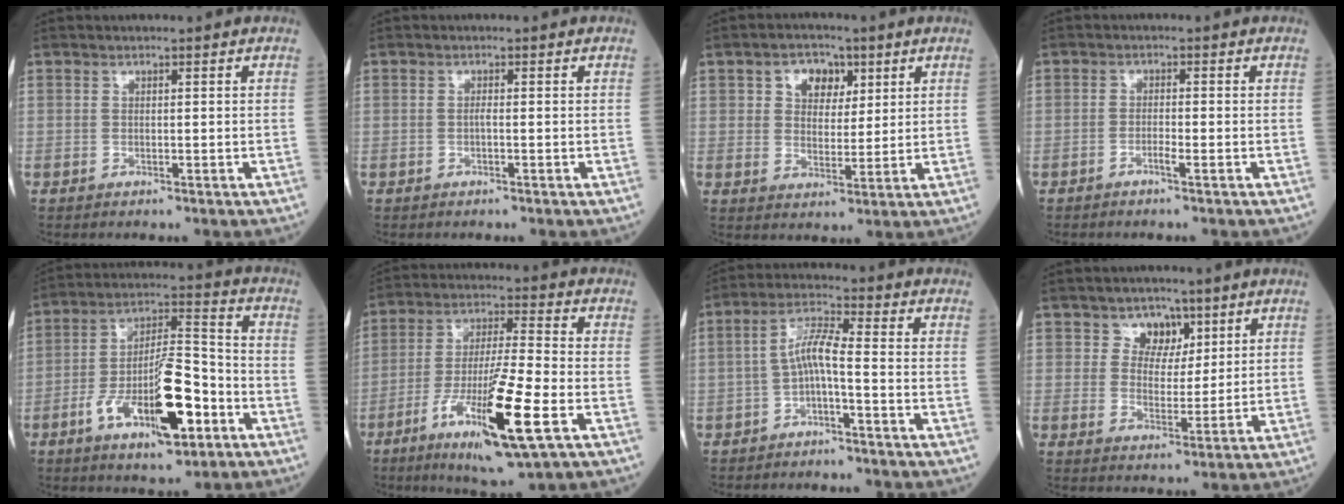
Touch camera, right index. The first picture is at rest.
{"total": 0.6, "force": [-0.2, 0.0, 0.5], "torque": [-0.010, 0.001, -0.005]}
{"total": 5.7, "force": [2.6, 4.0, 3.2], "torque": [-0.050, 0.015, 0.044]}
{"total": 1.4, "force": [-1.0, -0.2, 1.0], "torque": [-0.017, 0.002, -0.021]}
{"total": 15.7, "force": [-6.1, 4.2, 13.8], "torque": [-0.246, 0.003, -0.098]}
{"total": 16.5, "force": [-6.6, 1.1, 15.1], "torque": [-0.280, -0.029, -0.112]}
{"total": 5.1, "force": [-1.4, 0.6, 4.9], "torque": [-0.096, 0.020, -0.027]}
{"total": 4.9, "force": [2.8, 3.7, 1.6], "torque": [-0.017, 0.003, 0.046]}